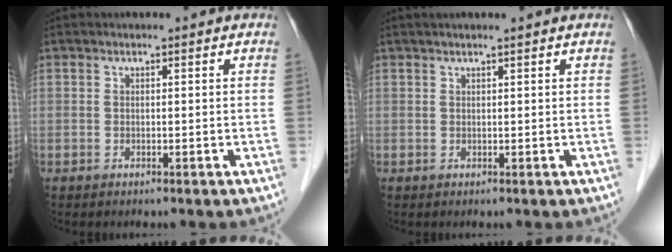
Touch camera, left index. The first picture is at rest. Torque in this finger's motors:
{"motor_torque": [0.10, -0.16, 0.06, 0.02]}